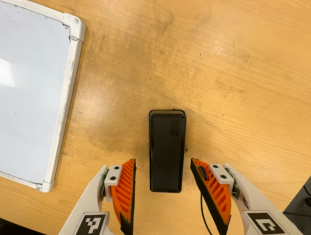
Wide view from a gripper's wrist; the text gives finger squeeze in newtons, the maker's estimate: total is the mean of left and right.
{"total": 0.0}